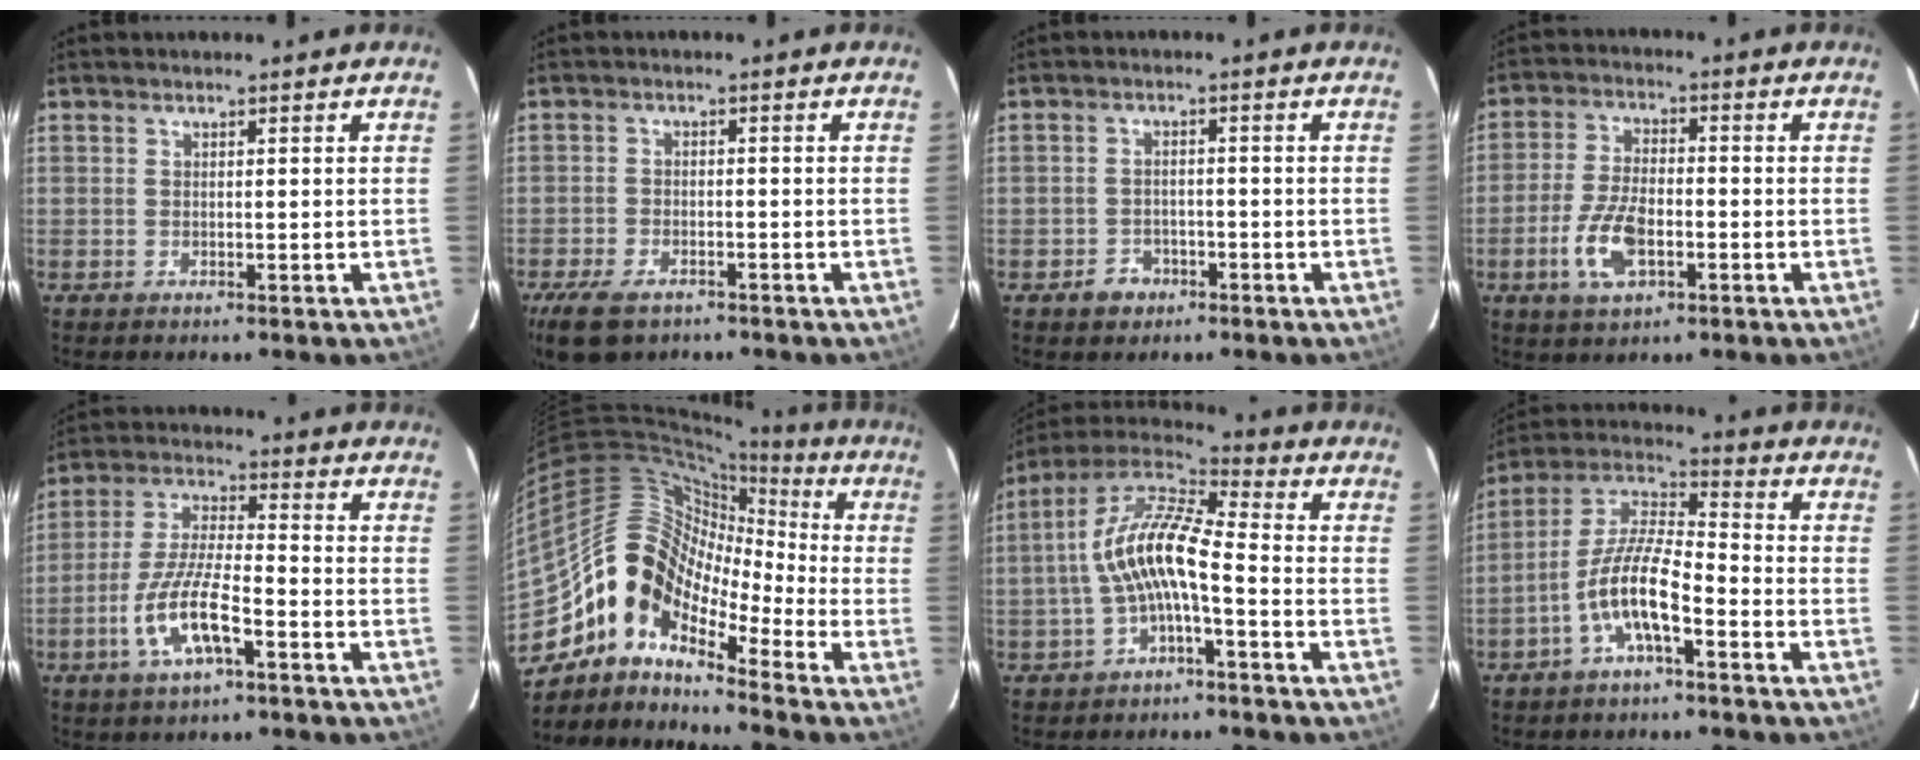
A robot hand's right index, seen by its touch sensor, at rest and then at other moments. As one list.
[{"total": 8.9, "force": [-6.1, 4.5, 4.7], "torque": [-0.122, -0.018, -0.110]}, {"total": 3.8, "force": [-2.3, 2.9, 0.7], "torque": [-0.024, 0.009, -0.032]}, {"total": 9.2, "force": [-3.3, 4.4, 7.4], "torque": [-0.160, -0.001, -0.061]}, {"total": 11.4, "force": [-5.2, 2.9, 9.7], "torque": [-0.204, -0.005, -0.099]}, {"total": 14.4, "force": [-8.4, 8.2, 8.3], "torque": [-0.145, 0.012, -0.184]}, {"total": 11.6, "force": [-2.5, 3.1, 10.9], "torque": [-0.224, 0.017, -0.049]}, {"total": 10.6, "force": [-5.0, 2.6, 9.0], "torque": [-0.189, 0.006, -0.099]}]